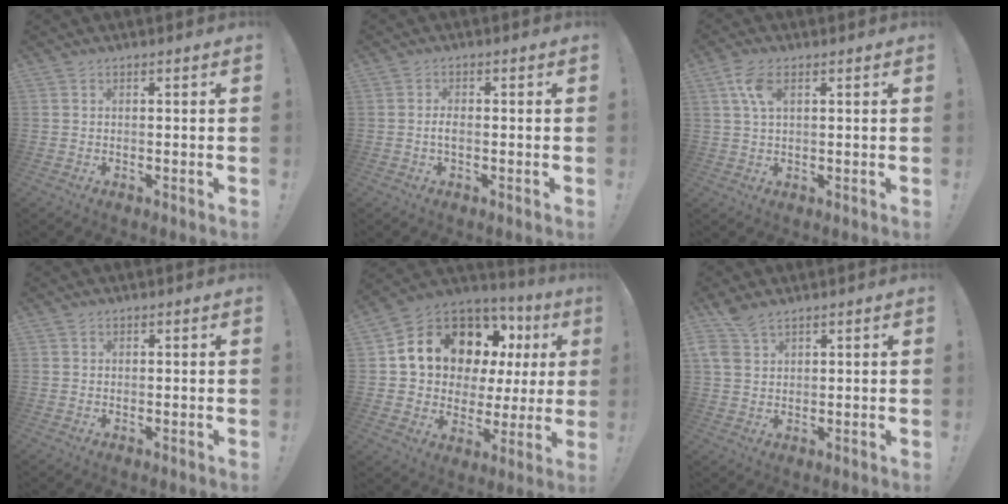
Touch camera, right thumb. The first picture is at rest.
{"total": 2.3, "force": [-0.6, 1.0, 2.0], "torque": [-0.049, 0.005, -0.012]}
{"total": 5.6, "force": [2.0, 2.8, 4.4], "torque": [-0.094, 0.002, 0.036]}
{"total": 0.8, "force": [0.4, 0.6, 0.0], "torque": [0.002, 0.000, 0.007]}
{"total": 14.3, "force": [8.1, 9.1, 7.6], "torque": [-0.129, -0.060, 0.159]}
{"total": 6.1, "force": [4.5, 2.8, 3.0], "torque": [-0.050, -0.019, 0.086]}